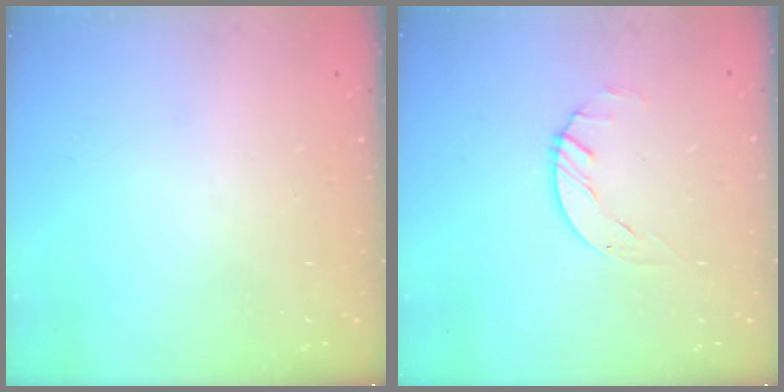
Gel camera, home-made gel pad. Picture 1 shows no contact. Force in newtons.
{"total": 1.5, "press": 1.5, "slide": 0.2}